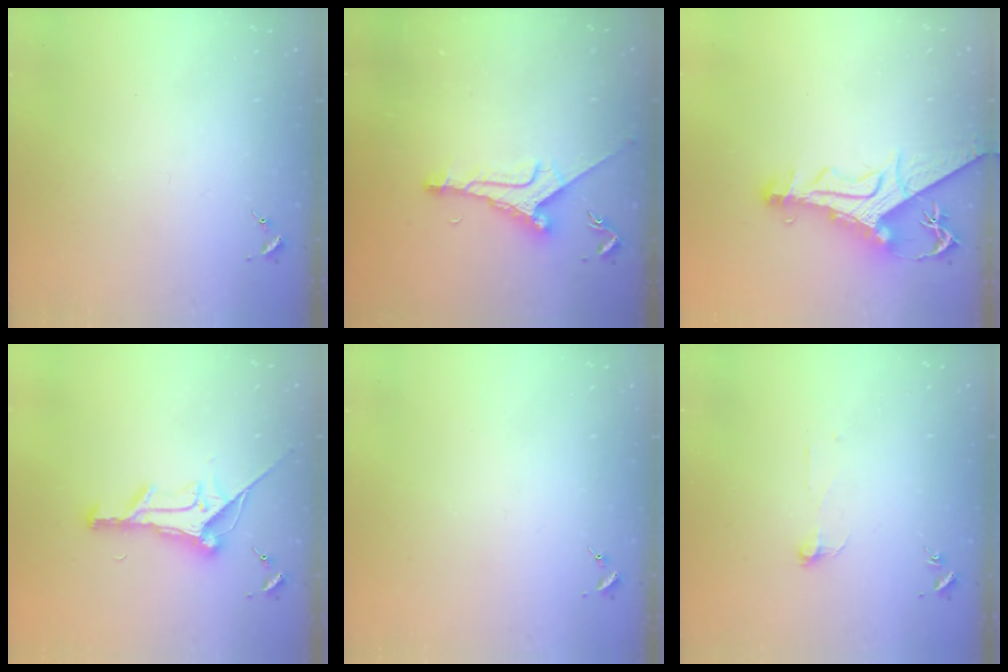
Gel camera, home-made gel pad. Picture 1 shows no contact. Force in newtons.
{"total": 9.1, "press": 9.1, "slide": 0.8}
{"total": 15.3, "press": 15.2, "slide": 1.6}
{"total": 17.3, "press": 17.3, "slide": 0.7}
{"total": 0.0}
{"total": 4.1, "press": 4.1, "slide": 0.4}